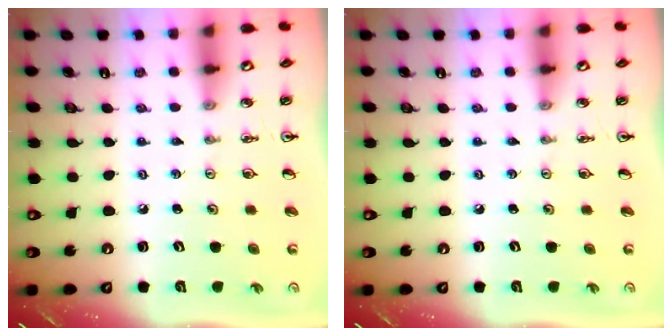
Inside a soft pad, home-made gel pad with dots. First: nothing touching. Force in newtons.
{"total": 0.0}